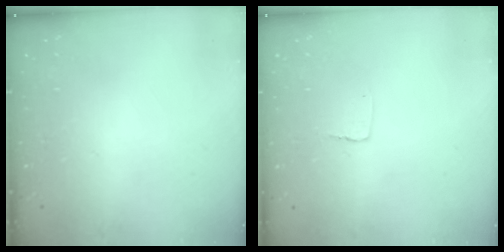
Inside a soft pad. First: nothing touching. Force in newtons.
{"total": 2.7, "press": 2.7, "slide": 0.2}